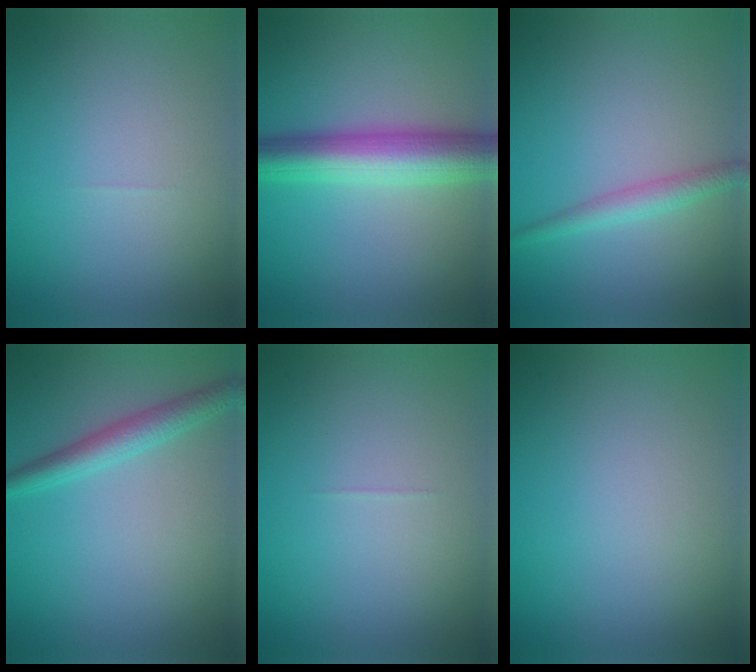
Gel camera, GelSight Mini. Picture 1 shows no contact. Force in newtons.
{"total": 7.1, "press": 7.1, "slide": 0.0}
{"total": 2.0, "press": 2.0, "slide": 0.0}
{"total": 2.8, "press": 2.8, "slide": 0.1}
{"total": 0.0}
{"total": 0.0}